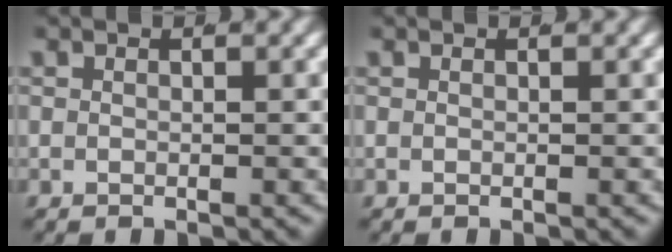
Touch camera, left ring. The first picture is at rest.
{"total": 0.0}